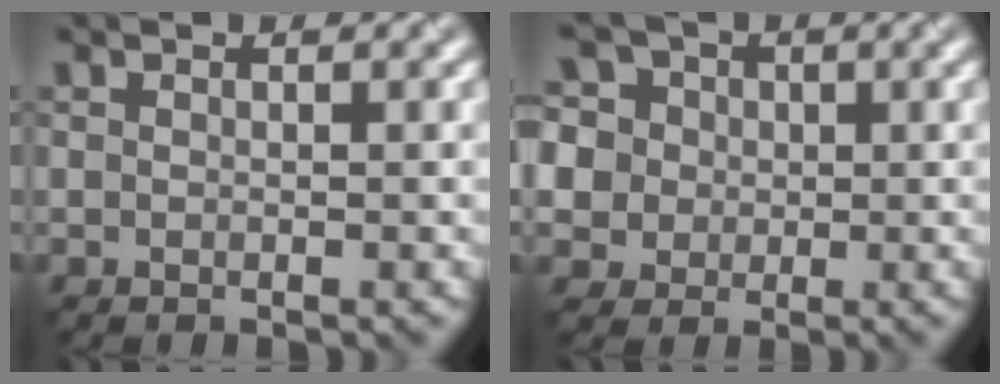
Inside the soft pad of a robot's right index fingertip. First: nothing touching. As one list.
[{"total": 10.0, "force": [3.8, 8.1, 4.4], "torque": [-0.092, 0.039, 0.038]}]